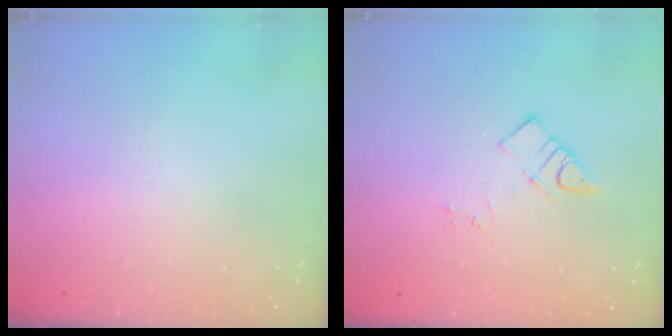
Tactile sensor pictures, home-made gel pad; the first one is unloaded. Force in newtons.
{"total": 3.4, "press": 3.4, "slide": 0.2}